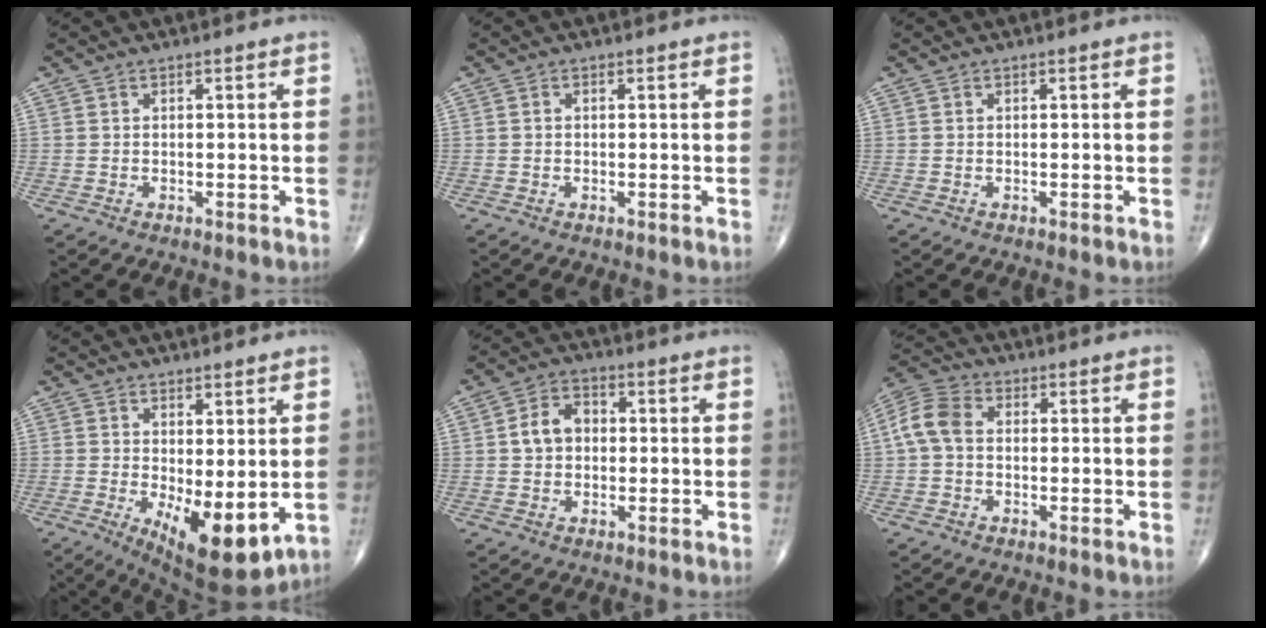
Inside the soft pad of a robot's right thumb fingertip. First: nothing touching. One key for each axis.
{"total": 0.0}
{"total": 0.0}
{"total": 10.5, "fx": -1.4, "fy": 4.1, "fz": 9.6, "tx": -0.140, "ty": -0.024, "tz": -0.006}
{"total": 6.2, "fx": 0.3, "fy": 4.7, "fz": 3.9, "tx": -0.060, "ty": 0.018, "tz": -0.001}
{"total": 6.8, "fx": 0.2, "fy": 4.8, "fz": 4.8, "tx": -0.101, "ty": 0.021, "tz": -0.007}